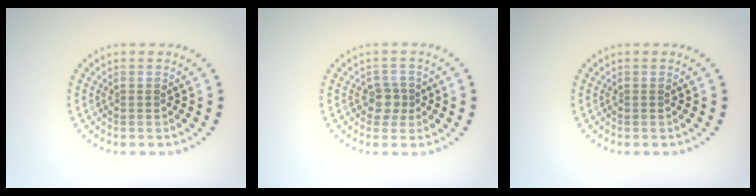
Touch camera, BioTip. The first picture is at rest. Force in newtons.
{"total": 1.9, "press": 1.6, "slide": 0.9}
{"total": 0.0}